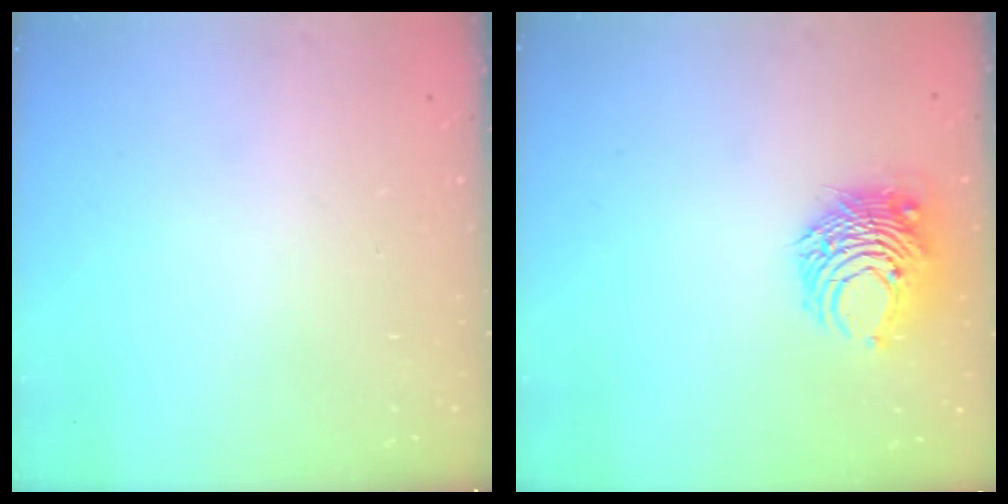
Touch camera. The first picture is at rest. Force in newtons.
{"total": 8.4, "press": 8.4, "slide": 0.7}